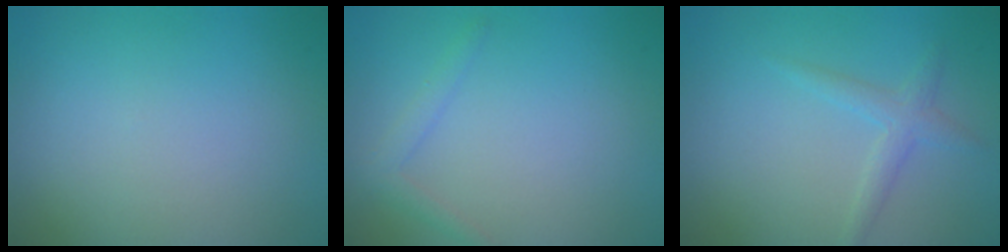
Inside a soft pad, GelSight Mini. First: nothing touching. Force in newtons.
{"total": 1.3, "press": 1.3, "slide": 0.1}
{"total": 1.7, "press": 1.7, "slide": 0.0}